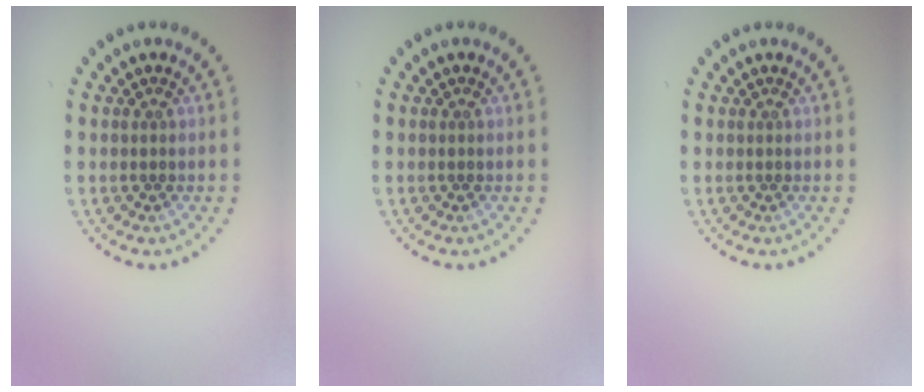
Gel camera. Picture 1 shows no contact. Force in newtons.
{"total": 0.0}
{"total": 0.0}